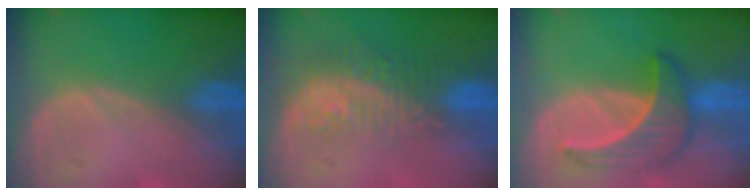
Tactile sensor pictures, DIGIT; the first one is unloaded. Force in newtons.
{"total": 9.7, "press": 8.1, "slide": 5.3}
{"total": 6.7, "press": 6.4, "slide": 1.9}